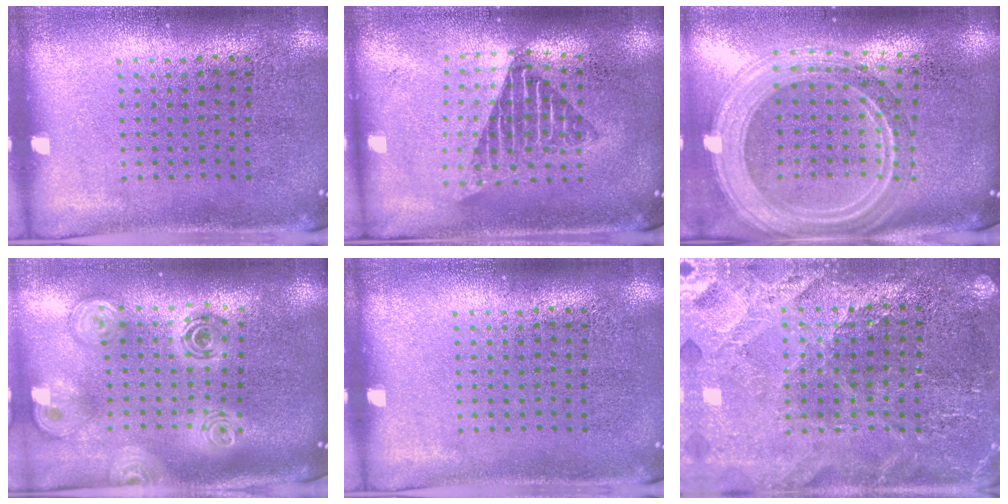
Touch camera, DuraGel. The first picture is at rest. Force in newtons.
{"total": 1.7, "press": 1.4, "slide": 1.0}
{"total": 2.9, "press": 2.4, "slide": 1.6}
{"total": 2.6, "press": 2.0, "slide": 1.7}
{"total": 0.0}
{"total": 2.7, "press": 2.6, "slide": 0.4}